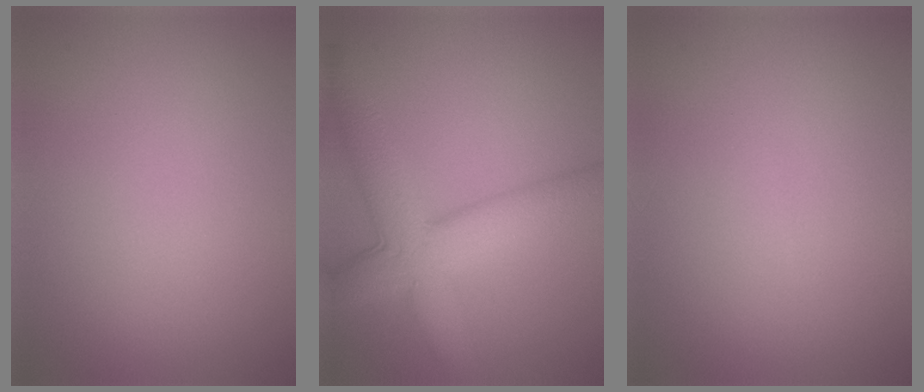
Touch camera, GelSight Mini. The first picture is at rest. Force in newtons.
{"total": 7.0, "press": 7.0, "slide": 0.2}
{"total": 0.0}